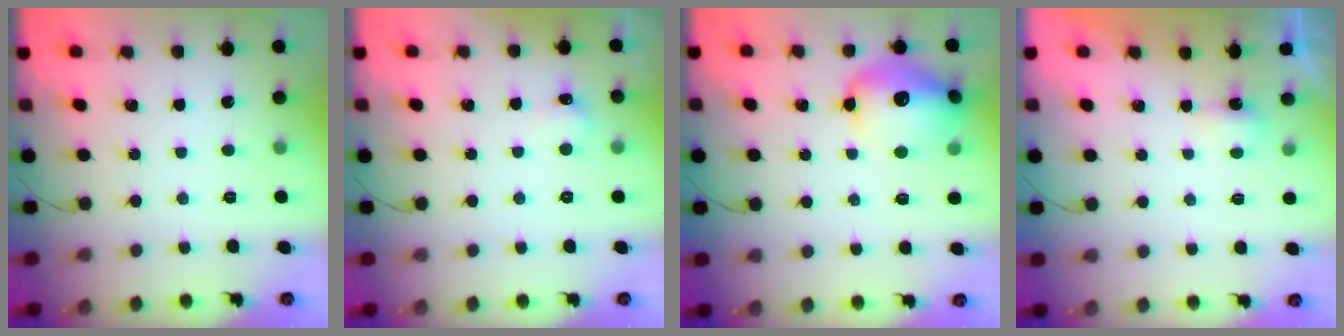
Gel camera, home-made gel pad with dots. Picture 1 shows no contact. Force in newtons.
{"total": 4.2, "press": 4.1, "slide": 1.0}
{"total": 15.0, "press": 14.9, "slide": 1.6}
{"total": 2.9, "press": 2.8, "slide": 0.6}